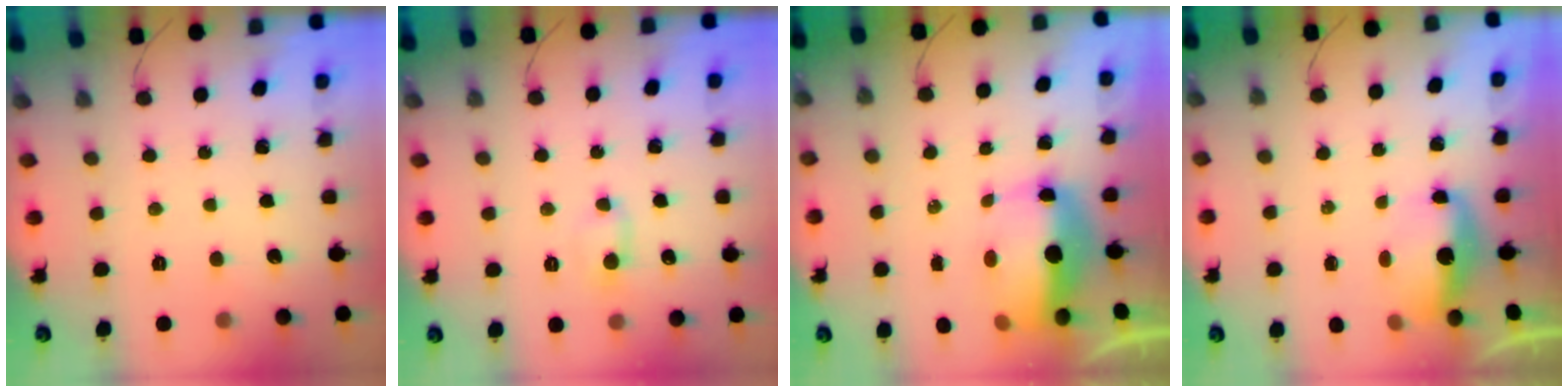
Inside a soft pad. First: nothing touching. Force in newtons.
{"total": 2.5, "press": 2.4, "slide": 0.8}
{"total": 10.1, "press": 9.9, "slide": 2.0}
{"total": 5.7, "press": 5.7, "slide": 0.4}